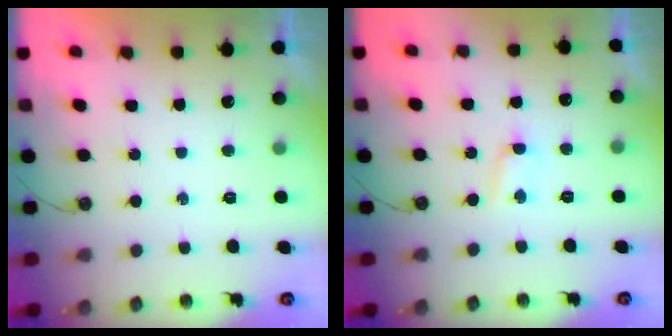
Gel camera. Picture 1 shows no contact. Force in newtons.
{"total": 2.4, "press": 2.3, "slide": 0.4}